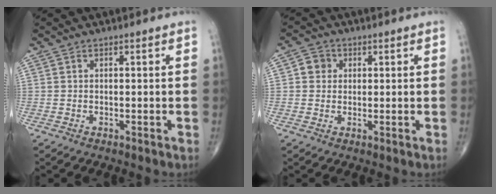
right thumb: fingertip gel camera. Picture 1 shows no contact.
{"total": 3.4, "force": [0.7, 3.1, 1.1], "torque": [0.001, 0.003, 0.006]}